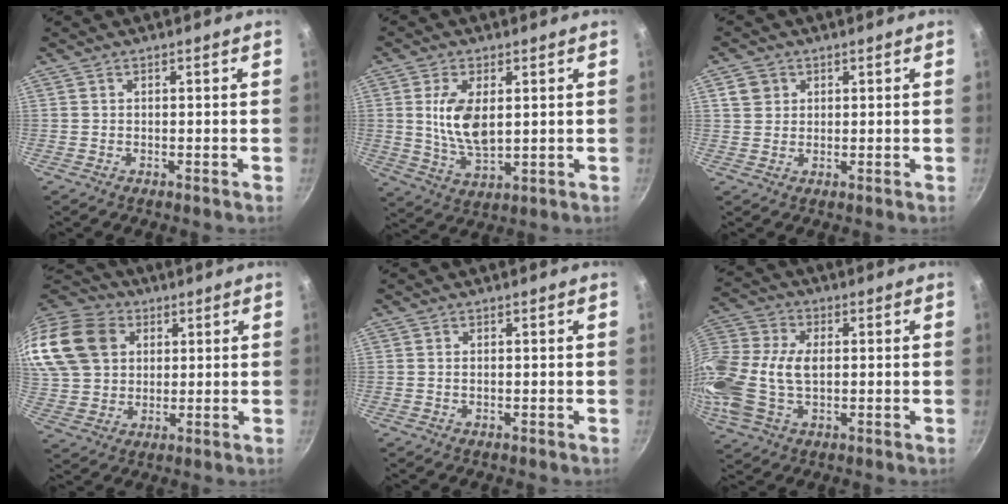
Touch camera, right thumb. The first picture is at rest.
{"total": 9.7, "force": [1.8, 5.0, 8.2], "torque": [-0.153, -0.017, 0.040]}
{"total": 3.4, "force": [1.2, 3.0, 1.1], "torque": [-0.003, 0.005, 0.022]}
{"total": 25.3, "force": [8.7, 19.6, 13.5], "torque": [-0.312, 0.037, 0.169]}
{"total": 0.5, "force": [0.1, 0.3, 0.4], "torque": [-0.008, 0.000, 0.002]}
{"total": 18.8, "force": [-0.1, 12.2, 14.2], "torque": [-0.324, 0.024, -0.009]}